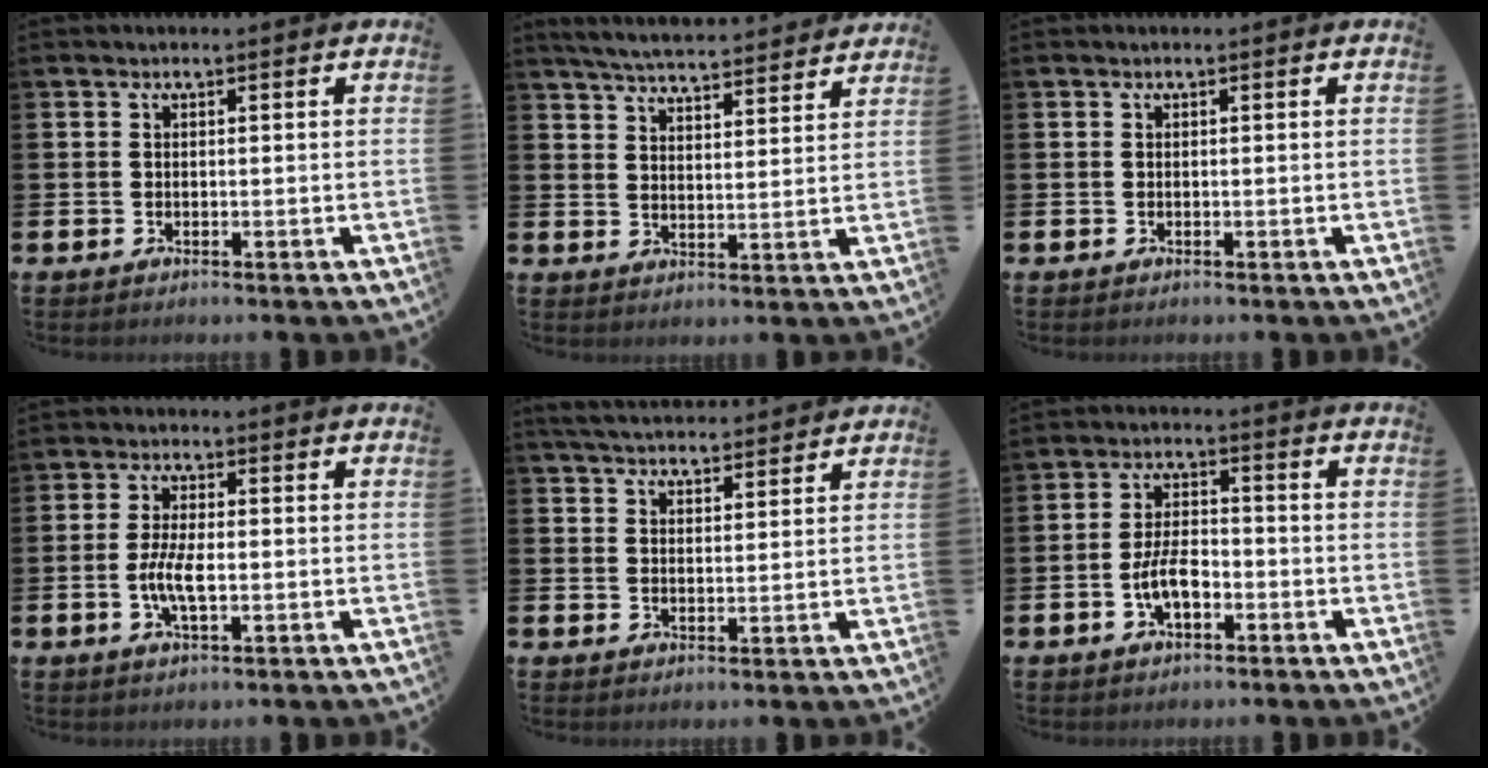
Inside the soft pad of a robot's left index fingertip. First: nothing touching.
{"total": 5.5, "force": [5.5, 0.3, 0.9], "torque": [-0.032, -0.039, 0.095]}
{"total": 0.0}
{"total": 4.3, "force": [-0.8, 1.5, 3.9], "torque": [-0.076, -0.004, -0.021]}
{"total": 4.8, "force": [4.7, 0.7, 0.5], "torque": [-0.020, -0.023, 0.085]}
{"total": 4.9, "force": [-1.7, 2.3, 3.9], "torque": [-0.067, 0.004, -0.035]}